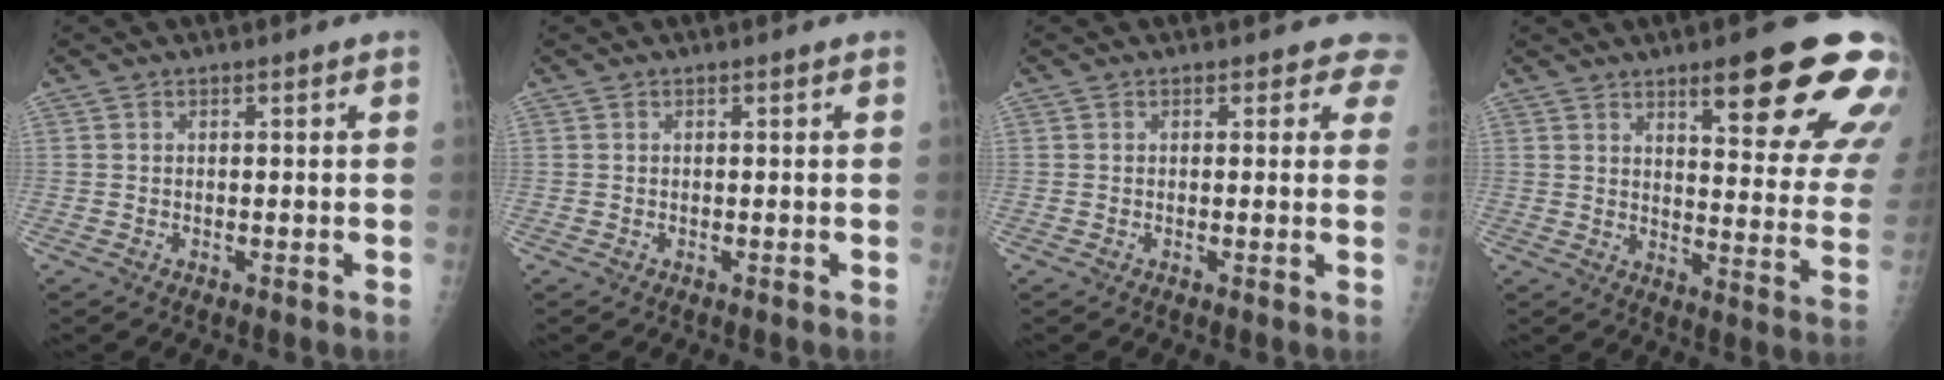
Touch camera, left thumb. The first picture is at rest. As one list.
[{"total": 0.0}, {"total": 2.8, "force": [2.4, 1.5, 0.2], "torque": [0.031, -0.011, 0.004]}, {"total": 21.2, "force": [12.0, 5.0, 16.7], "torque": [-0.183, -0.055, 0.159]}]